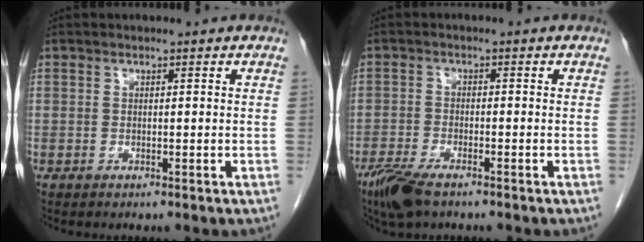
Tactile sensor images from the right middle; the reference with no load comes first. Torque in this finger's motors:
{"motor_torque": [-0.14, -0.26, 0.05, 0.02]}